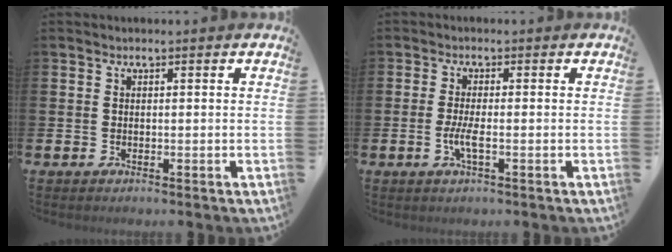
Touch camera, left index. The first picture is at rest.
{"total": 2.6, "force": [-0.7, 0.5, 2.4], "torque": [-0.053, -0.004, -0.015]}